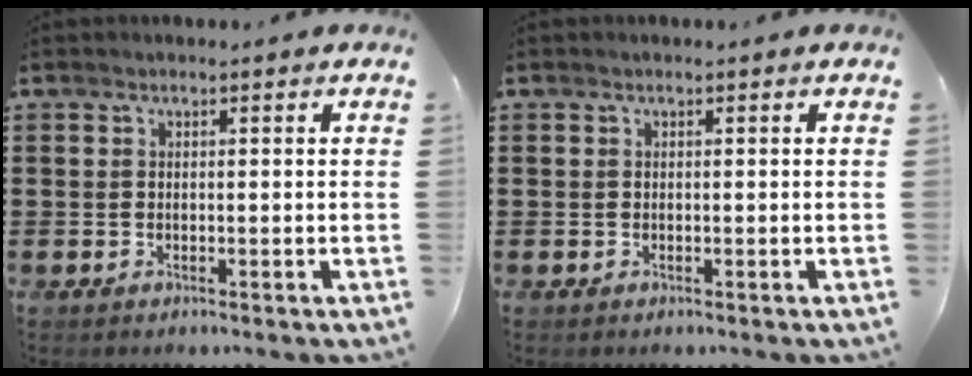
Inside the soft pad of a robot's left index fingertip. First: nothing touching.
{"total": 0.0}